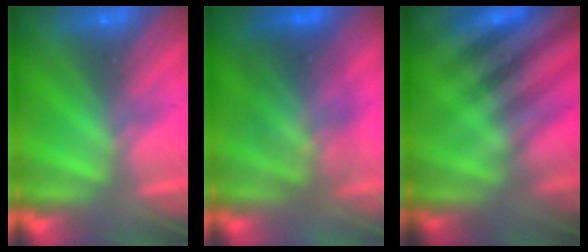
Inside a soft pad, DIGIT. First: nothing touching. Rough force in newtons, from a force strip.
{"total": 3.4}
{"total": 2.6}